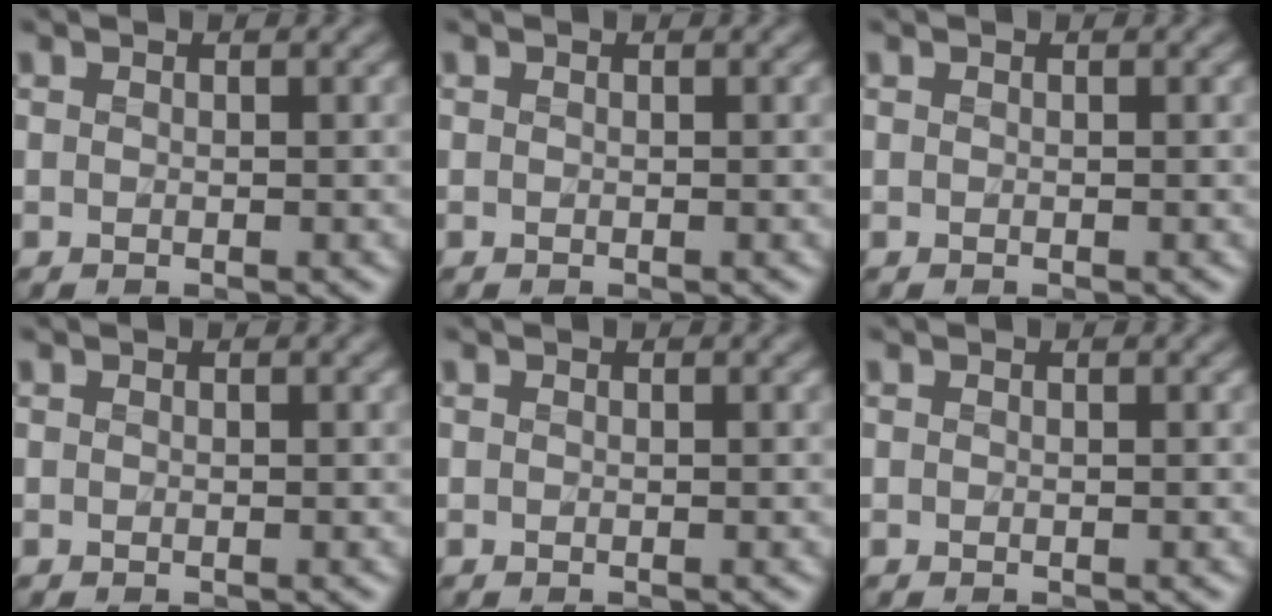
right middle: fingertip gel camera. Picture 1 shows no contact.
{"total": 0.0}
{"total": 0.0}
{"total": 0.0}
{"total": 0.0}
{"total": 0.0}